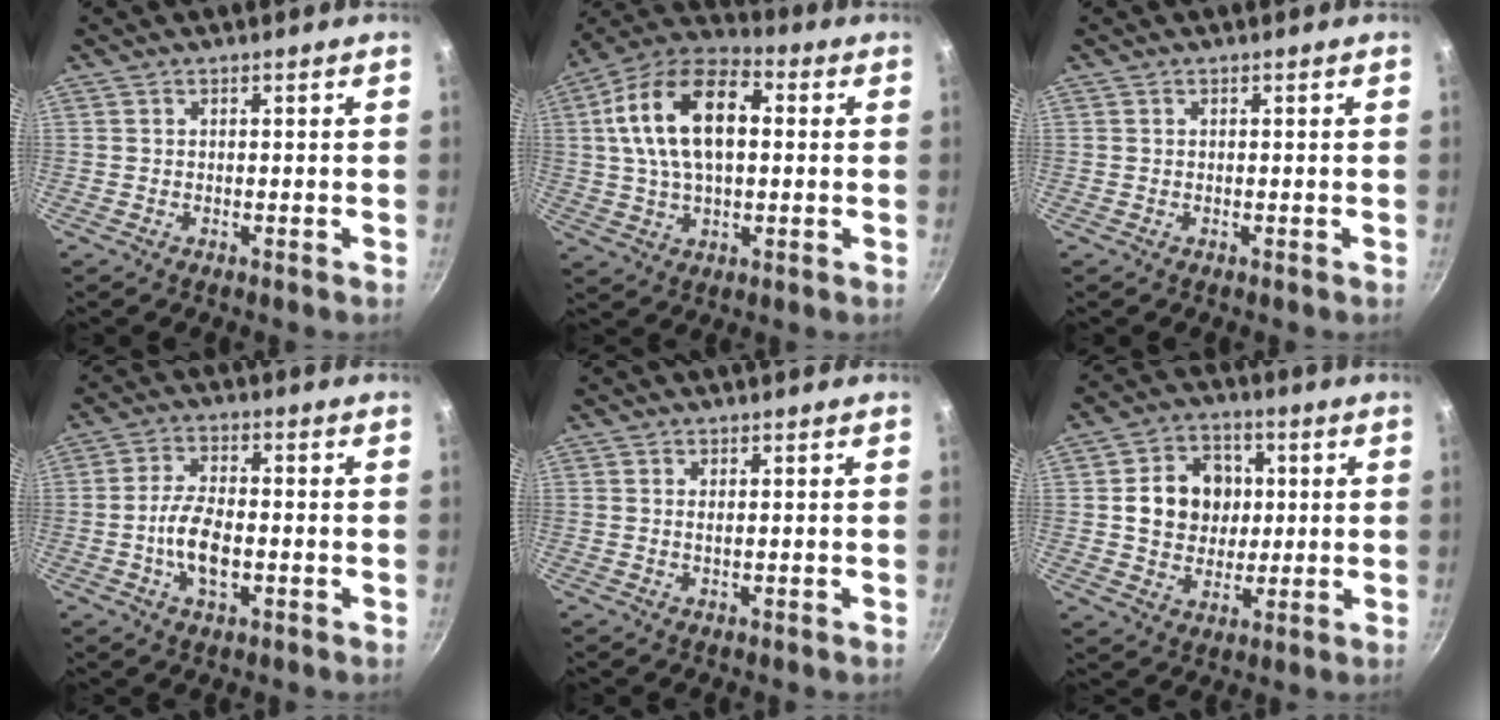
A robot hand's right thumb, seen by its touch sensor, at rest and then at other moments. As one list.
[{"total": 18.3, "force": [3.1, 10.4, 14.7], "torque": [-0.248, 0.027, 0.039]}, {"total": 0.0}, {"total": 7.6, "force": [-1.6, 3.7, 6.5], "torque": [-0.125, 0.014, -0.036]}, {"total": 0.8, "force": [0.4, 0.2, 0.7], "torque": [-0.013, -0.002, 0.007]}, {"total": 11.8, "force": [1.6, 10.0, 6.0], "torque": [-0.063, 0.006, 0.024]}]